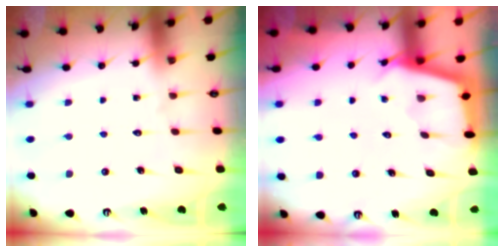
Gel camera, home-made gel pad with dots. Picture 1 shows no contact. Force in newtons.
{"total": 2.9, "press": 2.9, "slide": 0.4}